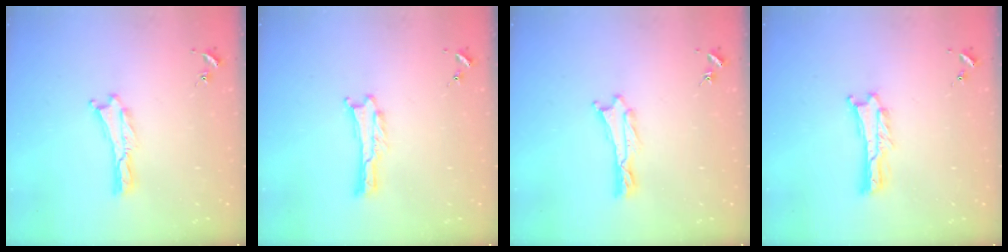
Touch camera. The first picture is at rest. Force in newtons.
{"total": 0.0}
{"total": 0.6, "press": 0.6, "slide": 0.1}
{"total": 0.8, "press": 0.8, "slide": 0.2}